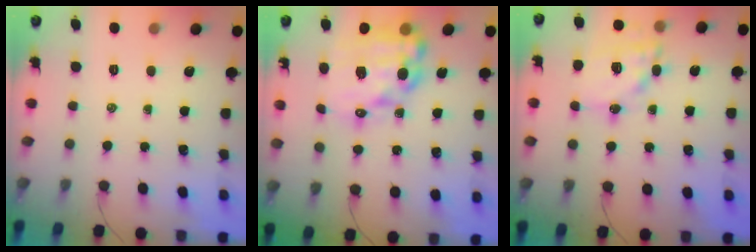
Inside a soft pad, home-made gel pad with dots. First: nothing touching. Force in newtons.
{"total": 17.1, "press": 16.7, "slide": 3.8}
{"total": 13.5, "press": 13.4, "slide": 2.2}